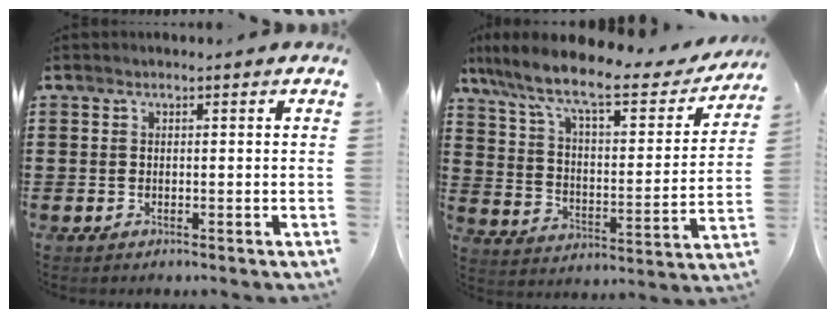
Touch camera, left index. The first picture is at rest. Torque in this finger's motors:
{"motor_torque": [2.14, 0.00, 0.57, 0.21]}